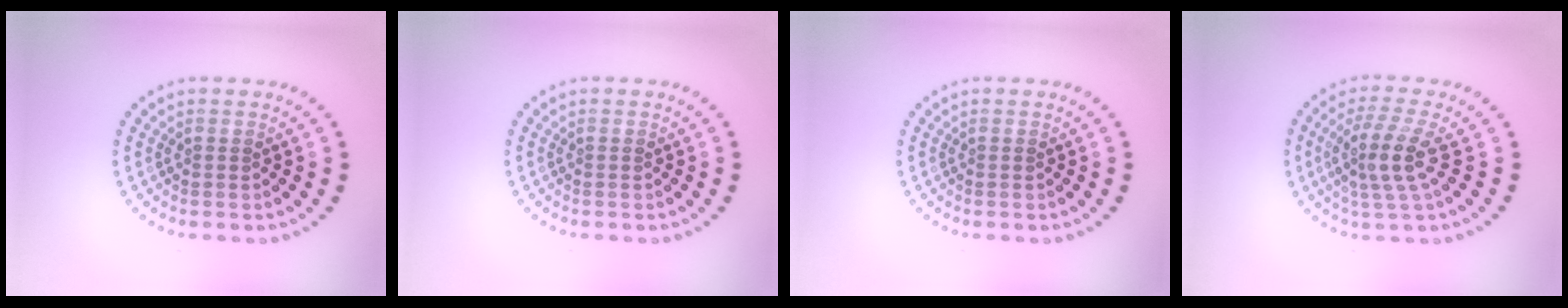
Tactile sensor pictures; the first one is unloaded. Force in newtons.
{"total": 0.0}
{"total": 0.0}
{"total": 3.9, "press": 3.3, "slide": 2.1}